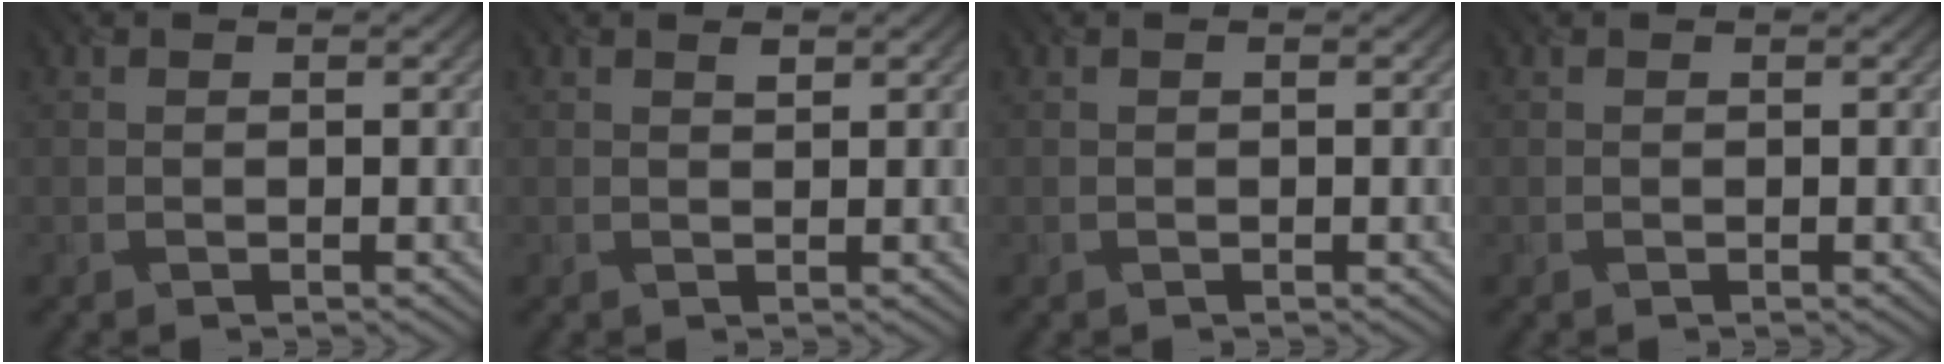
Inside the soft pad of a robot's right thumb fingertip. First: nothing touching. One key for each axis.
{"total": 0.5, "fx": 0.5, "fy": 0.0, "fz": -0.2, "tx": -0.001, "ty": -0.002, "tz": 0.009}
{"total": 0.0}
{"total": 0.0}